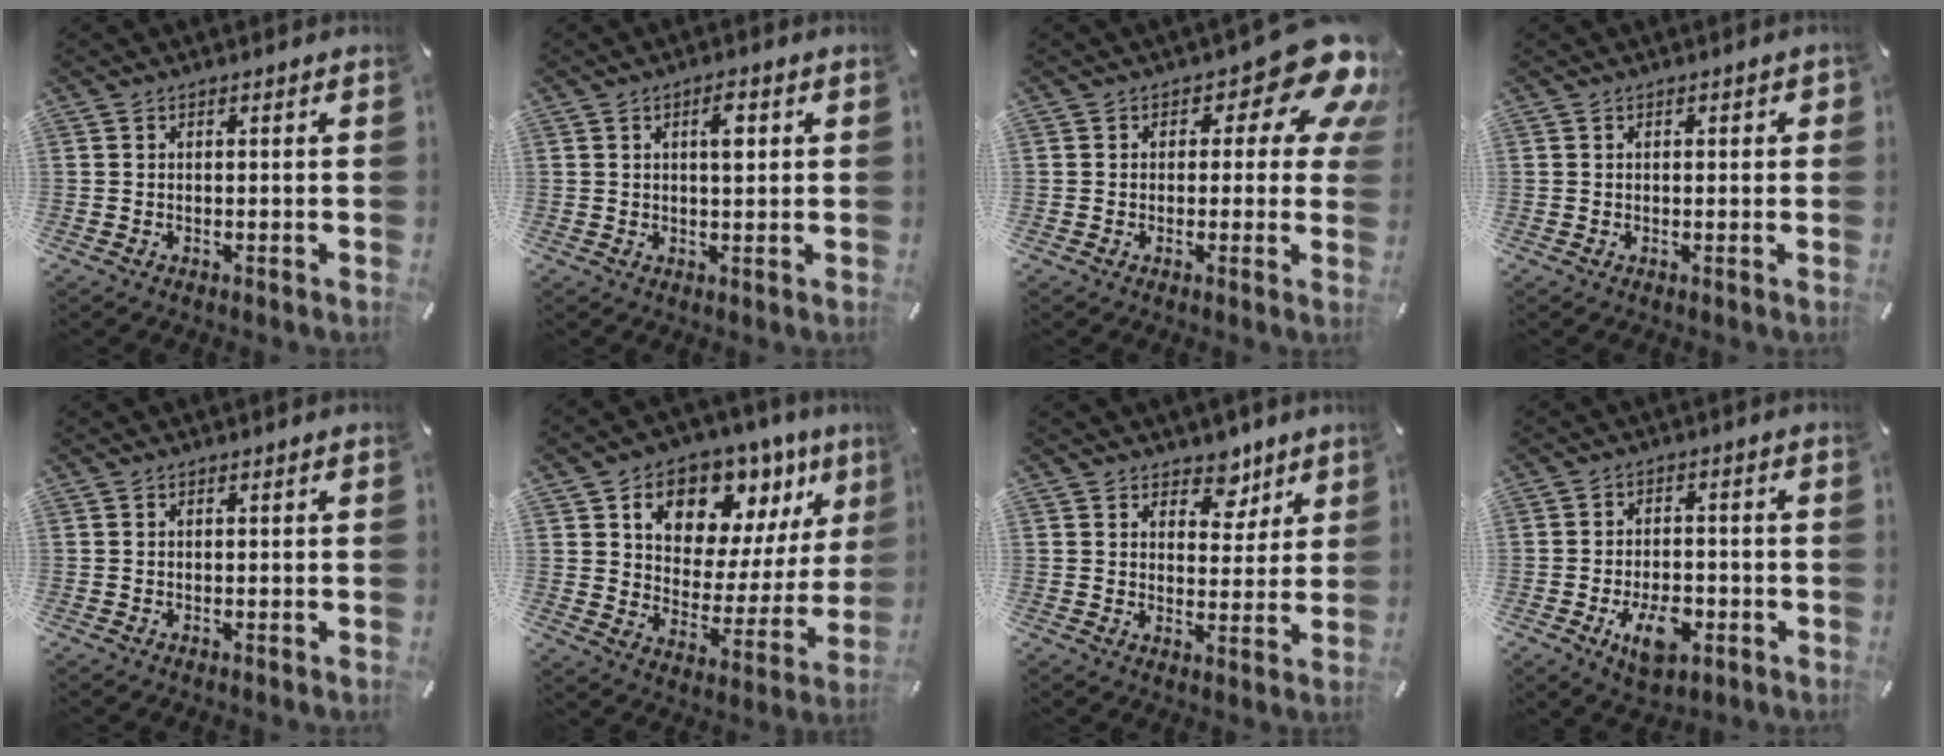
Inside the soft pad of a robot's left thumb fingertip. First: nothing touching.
{"total": 4.3, "force": [1.1, 1.5, 3.9], "torque": [-0.058, -0.002, 0.011]}
{"total": 12.7, "force": [5.9, 5.9, 9.6], "torque": [-0.117, -0.040, 0.099]}
{"total": 0.7, "force": [0.0, 0.5, 0.5], "torque": [-0.010, 0.003, -0.001]}
{"total": 0.0}
{"total": 12.5, "force": [8.1, 8.4, 4.6], "torque": [-0.070, -0.071, 0.142]}
{"total": 7.2, "force": [5.0, 4.8, 1.7], "torque": [-0.002, -0.036, 0.084]}
{"total": 8.9, "force": [-3.5, 5.2, 6.3], "torque": [-0.096, 0.004, -0.063]}